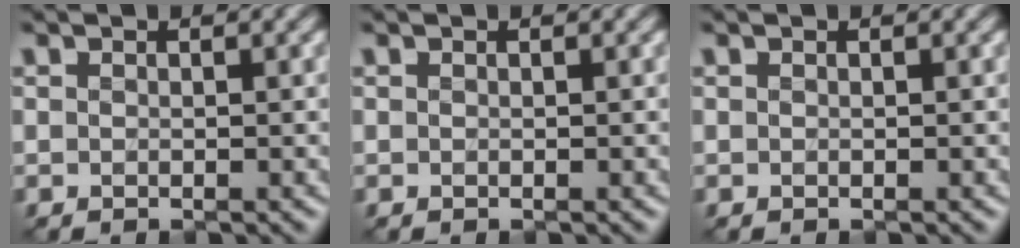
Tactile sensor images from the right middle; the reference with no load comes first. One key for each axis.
{"total": 0.0}
{"total": 0.0}